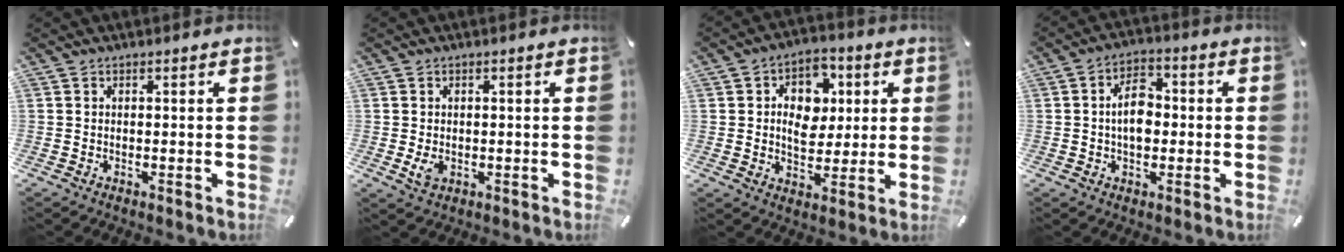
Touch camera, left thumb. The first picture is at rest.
{"total": 2.7, "force": [-0.4, 2.0, 1.7], "torque": [-0.028, -0.004, -0.008]}
{"total": 10.2, "force": [1.4, 8.3, 5.9], "torque": [-0.088, 0.010, 0.025]}
{"total": 8.0, "force": [-0.1, 5.3, 5.9], "torque": [-0.095, 0.005, -0.006]}